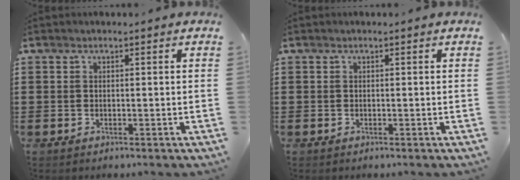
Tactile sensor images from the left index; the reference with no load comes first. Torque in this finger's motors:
{"motor_torque": [-0.02, 0.00, 0.00, -0.01]}